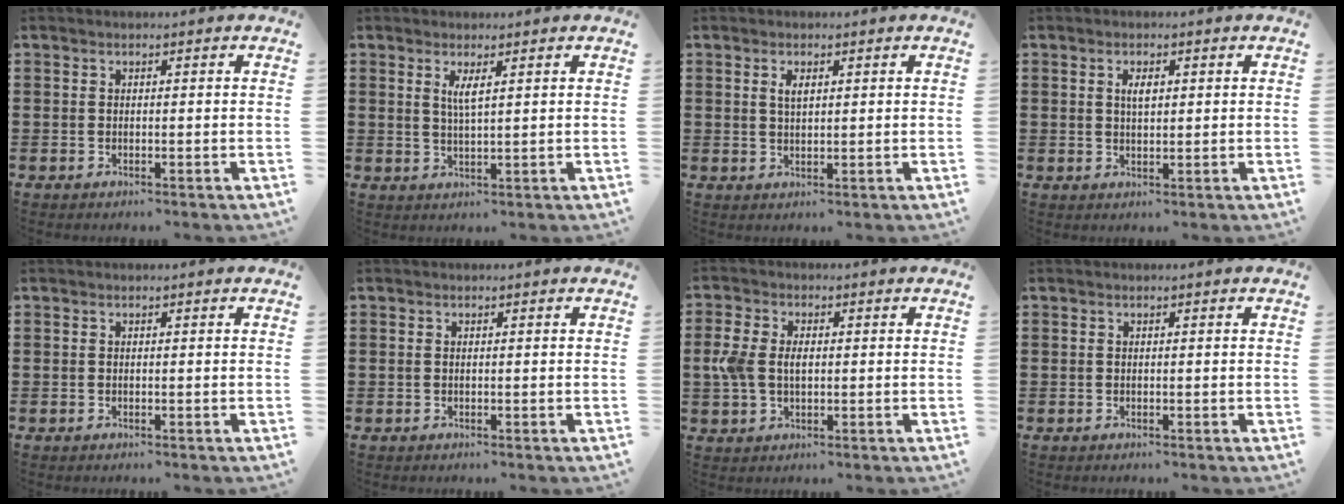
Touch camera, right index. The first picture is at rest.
{"total": 2.6, "force": [1.1, 0.4, 2.3], "torque": [-0.048, 0.001, 0.018]}
{"total": 2.0, "force": [0.7, 0.8, 1.7], "torque": [-0.035, 0.004, 0.012]}
{"total": 2.3, "force": [0.6, 0.9, 2.0], "torque": [-0.040, 0.005, 0.009]}
{"total": 0.0}
{"total": 0.0}
{"total": 4.6, "force": [0.1, 3.1, 3.4], "torque": [-0.094, 0.004, -0.007]}
{"total": 0.0}